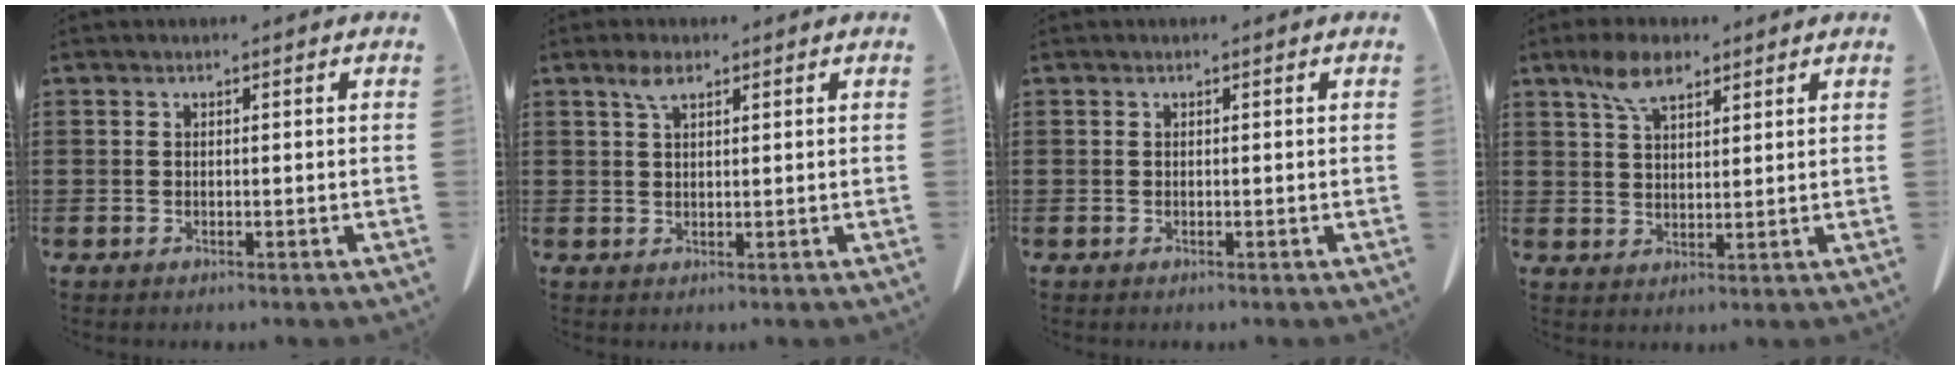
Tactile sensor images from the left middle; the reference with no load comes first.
{"total": 2.7, "force": [1.6, 0.9, 2.0], "torque": [-0.046, 0.002, 0.029]}
{"total": 0.0}
{"total": 5.9, "force": [3.9, 2.5, 3.7], "torque": [-0.084, 0.004, 0.073]}